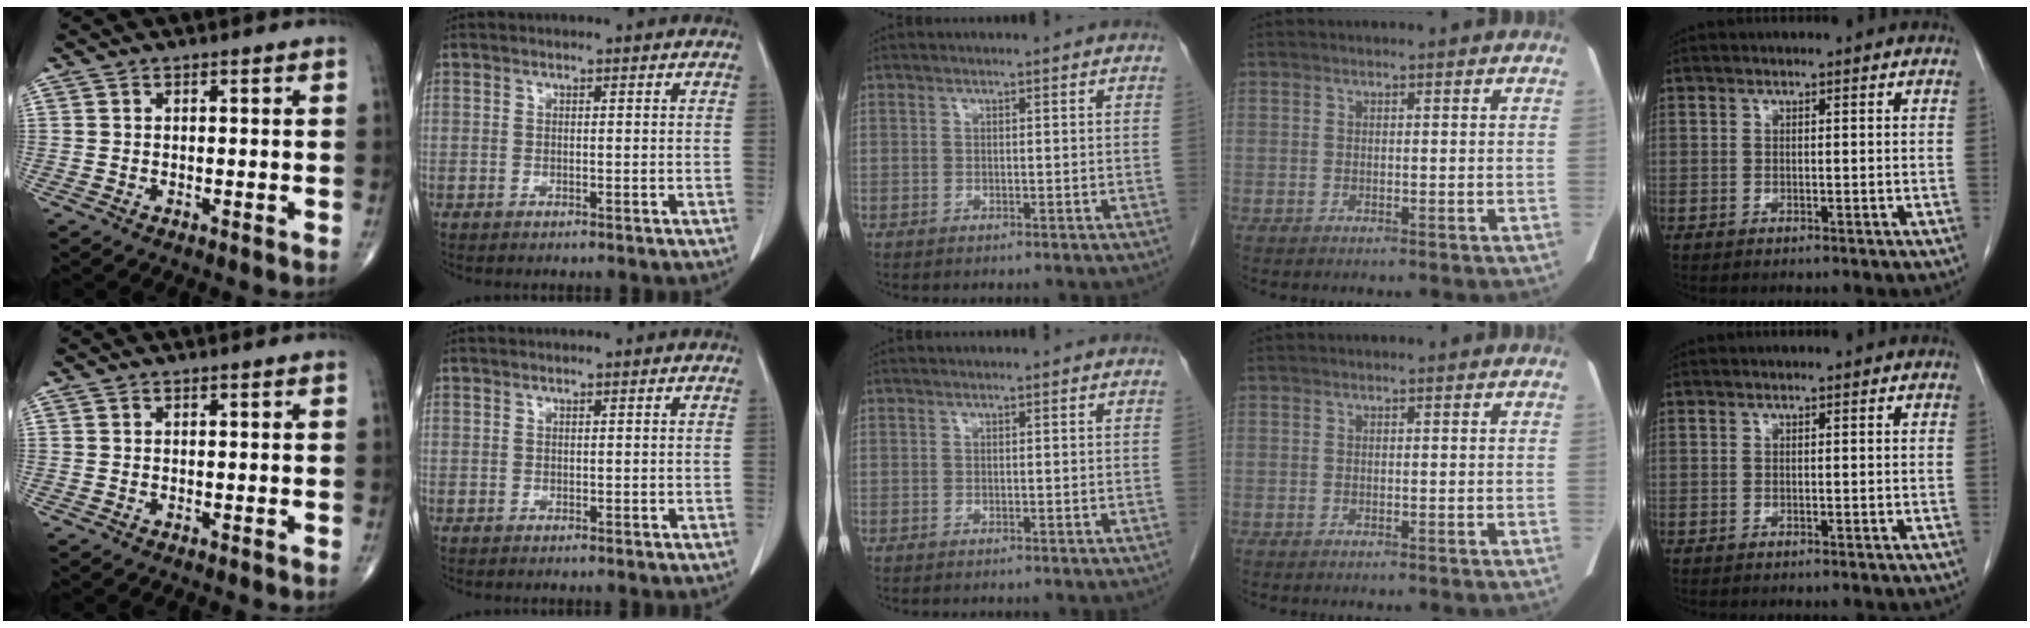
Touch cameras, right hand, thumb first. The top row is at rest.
{}